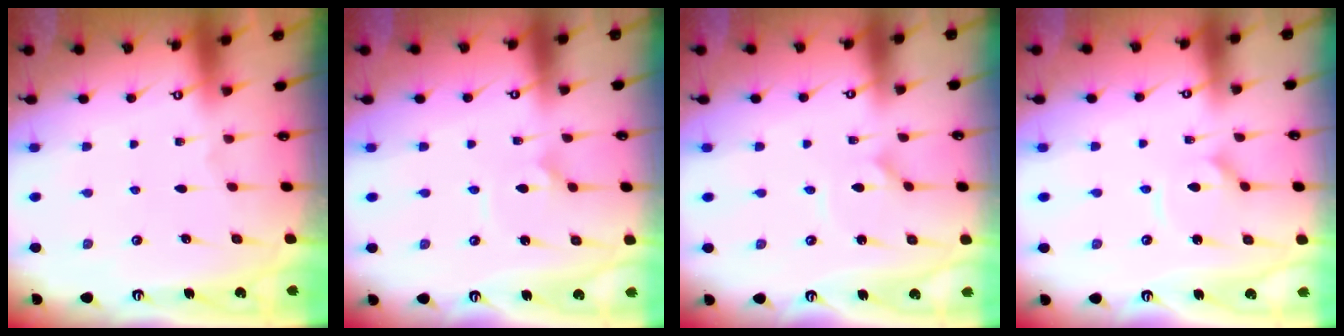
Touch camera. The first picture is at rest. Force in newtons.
{"total": 2.6, "press": 2.6, "slide": 0.2}
{"total": 1.2, "press": 1.2, "slide": 0.1}
{"total": 5.3, "press": 5.3, "slide": 0.4}